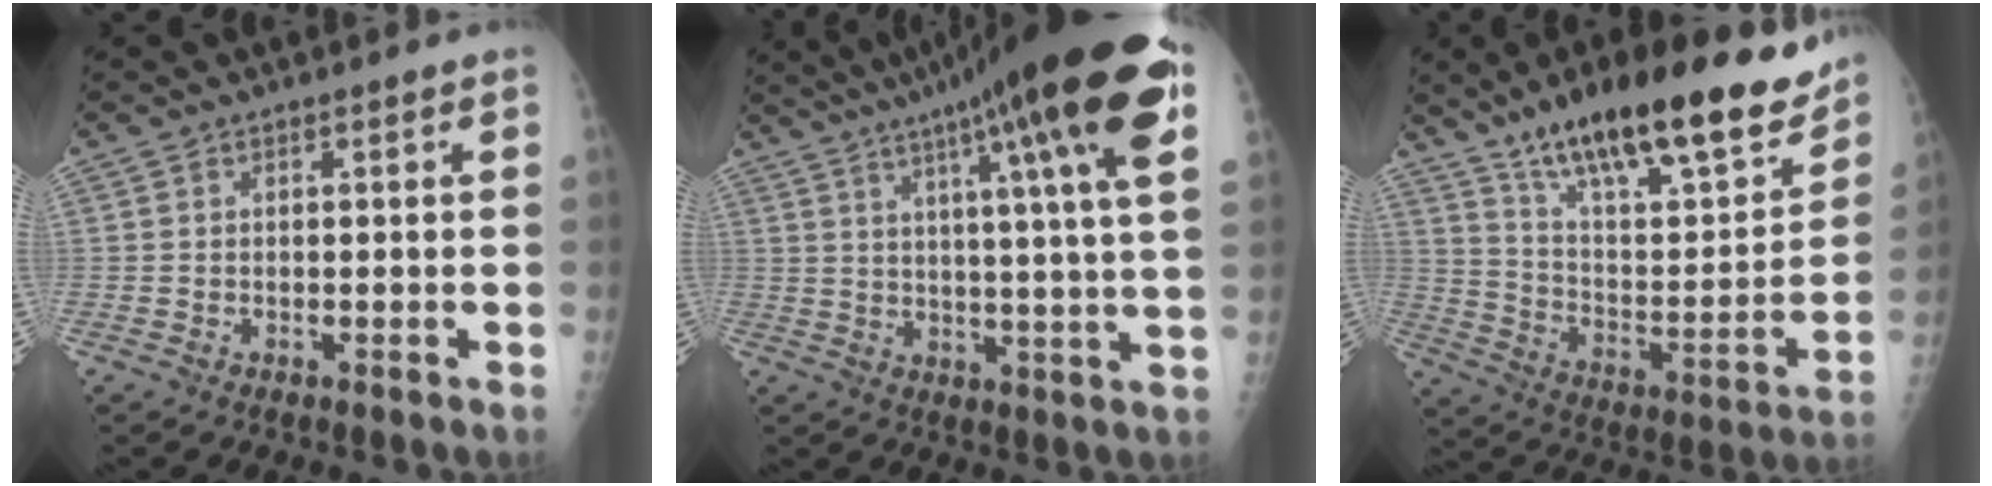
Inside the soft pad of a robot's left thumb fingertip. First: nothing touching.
{"total": 23.6, "force": [12.2, 2.2, 20.1], "torque": [-0.301, -0.009, 0.162]}
{"total": 27.1, "force": [19.5, 7.4, 17.3], "torque": [-0.237, -0.071, 0.316]}